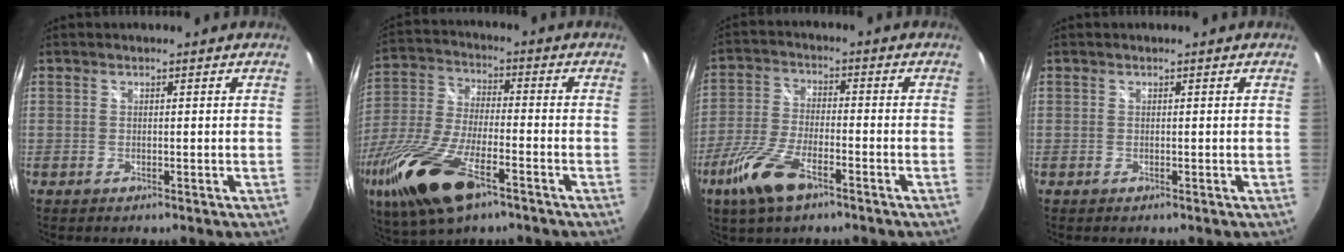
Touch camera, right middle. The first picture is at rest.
{"total": 21.8, "force": [-12.0, 8.1, 16.2], "torque": [-0.356, -0.057, -0.228]}
{"total": 10.5, "force": [-6.3, 3.6, 7.6], "torque": [-0.177, -0.012, -0.125]}
{"total": 0.0}